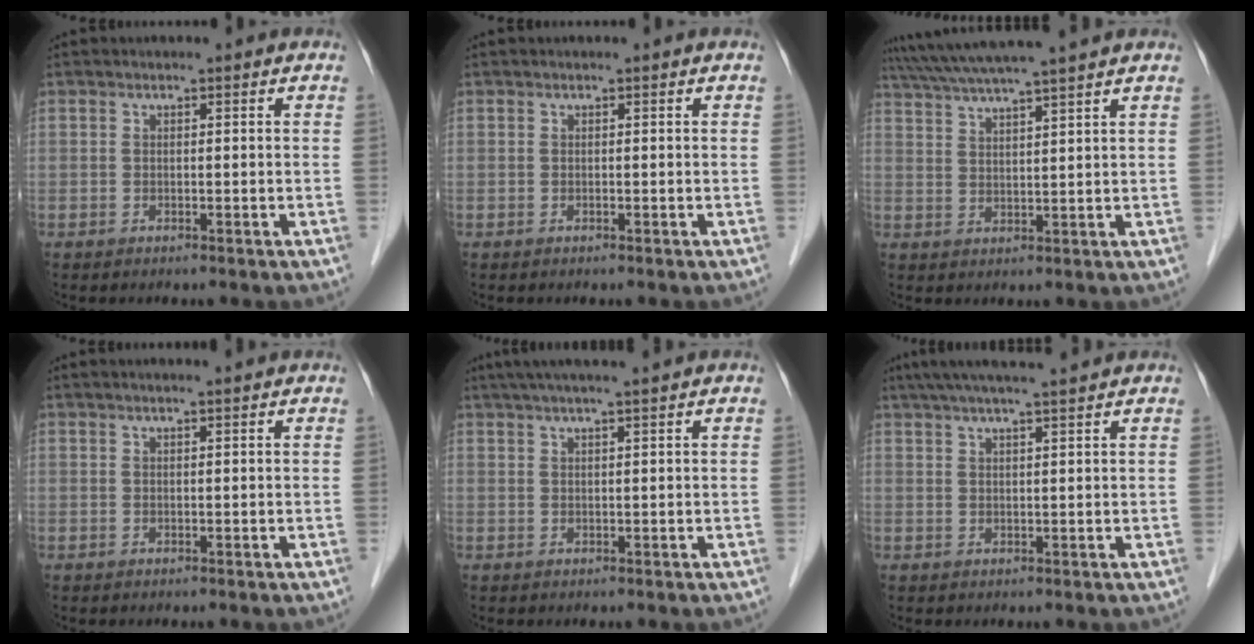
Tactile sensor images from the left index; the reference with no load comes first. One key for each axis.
{"total": 0.0}
{"total": 11.7, "fx": 10.2, "fy": -1.3, "fz": 5.5, "tx": -0.100, "ty": 0.026, "tz": 0.156}
{"total": 2.8, "fx": 2.4, "fy": -0.2, "fz": 1.5, "tx": -0.017, "ty": 0.017, "tz": 0.033}
{"total": 7.1, "fx": 5.8, "fy": -0.8, "fz": 4.0, "tx": -0.057, "ty": 0.027, "tz": 0.083}
{"total": 9.2, "fx": 7.8, "fy": -0.5, "fz": 4.8, "tx": -0.074, "ty": 0.028, "tz": 0.110}